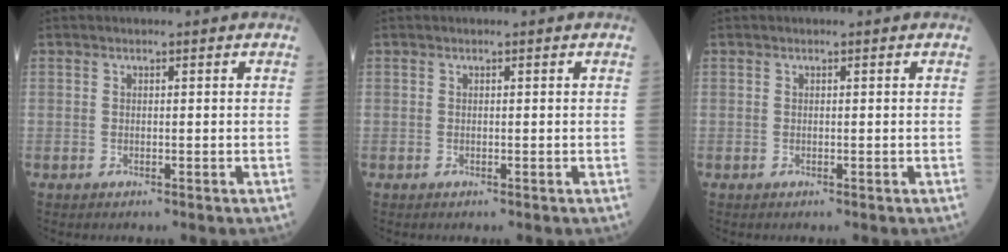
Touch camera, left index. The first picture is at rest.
{"total": 0.0}
{"total": 0.0}